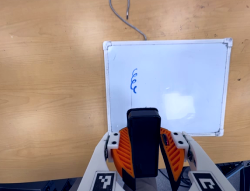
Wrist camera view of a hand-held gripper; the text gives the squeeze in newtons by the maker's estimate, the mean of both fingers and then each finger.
{"total": 10.2, "left": 9.8, "right": 10.5}